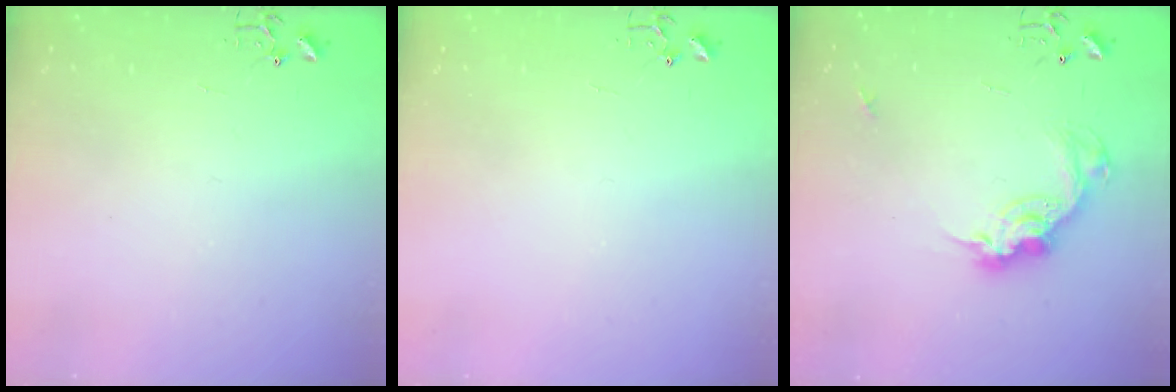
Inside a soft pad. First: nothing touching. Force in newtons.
{"total": 0.0}
{"total": 14.4, "press": 14.3, "slide": 1.1}